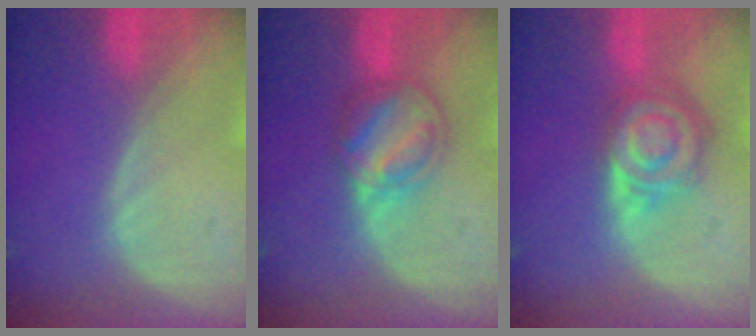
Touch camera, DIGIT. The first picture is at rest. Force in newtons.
{"total": 6.7, "press": 6.3, "slide": 2.3}
{"total": 8.1, "press": 7.1, "slide": 4.0}